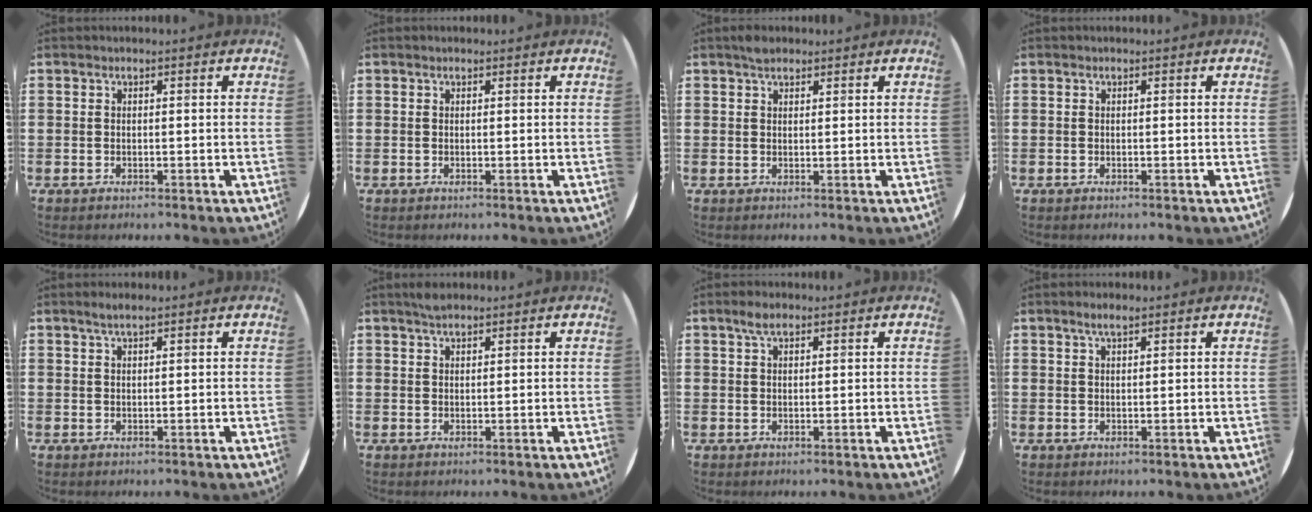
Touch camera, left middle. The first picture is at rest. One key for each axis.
{"total": 0.0}
{"total": 1.6, "fx": 1.3, "fy": 0.6, "fz": 0.5, "tx": -0.005, "ty": 0.000, "tz": 0.023}
{"total": 0.0}
{"total": 1.5, "fx": 1.1, "fy": 0.1, "fz": 0.9, "tx": -0.019, "ty": 0.003, "tz": 0.020}
{"total": 1.7, "fx": 1.4, "fy": 0.4, "fz": 0.7, "tx": -0.017, "ty": 0.003, "tz": 0.026}
{"total": 2.4, "fx": 1.6, "fy": 1.0, "fz": 1.5, "tx": -0.024, "ty": 0.004, "tz": 0.026}
{"total": 1.9, "fx": 1.4, "fy": 0.3, "fz": 1.3, "tx": -0.027, "ty": 0.004, "tz": 0.024}